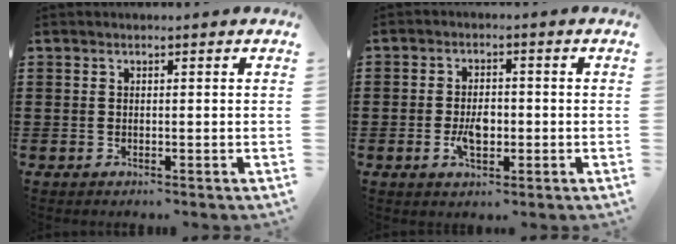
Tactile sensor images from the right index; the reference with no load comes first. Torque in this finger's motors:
{"motor_torque": [2.14, 0.00, 0.10, 0.01]}